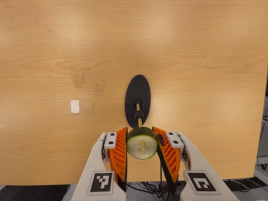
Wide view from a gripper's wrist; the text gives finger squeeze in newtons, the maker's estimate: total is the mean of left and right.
{"total": 12.3, "left": 12.0, "right": 12.7}